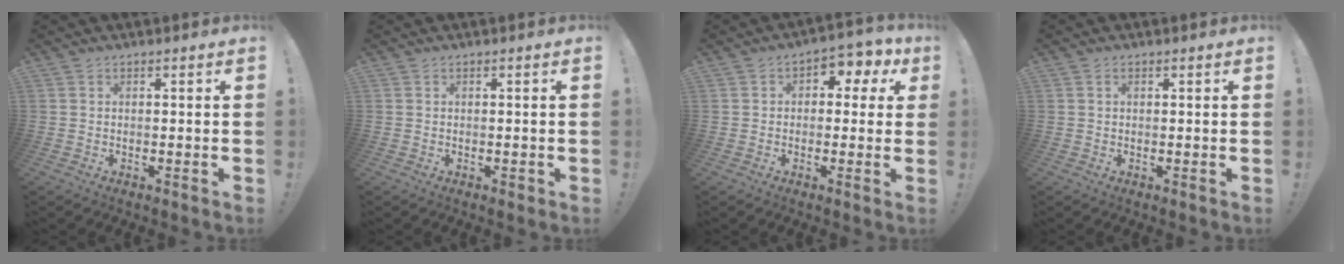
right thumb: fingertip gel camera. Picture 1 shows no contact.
{"total": 0.7, "force": [0.0, 0.4, 0.5], "torque": [-0.007, 0.001, 0.000]}
{"total": 5.1, "force": [0.9, 3.7, 3.3], "torque": [-0.038, -0.001, 0.015]}
{"total": 0.6, "force": [0.2, 0.4, 0.4], "torque": [-0.013, 0.005, 0.004]}